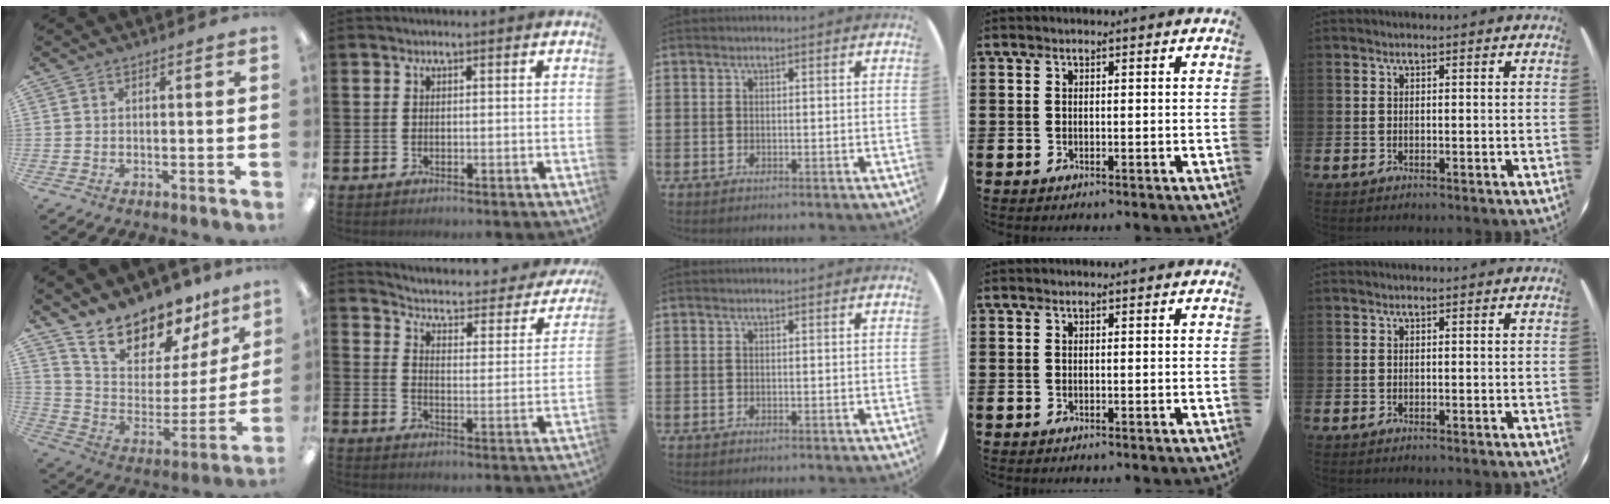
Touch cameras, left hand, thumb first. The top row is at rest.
{"thumb": {"total": 16.4, "force": [14.8, 6.1, 3.6], "torque": [-0.080, -0.126, 0.265]}, "index": {"total": 3.5, "force": [3.2, 1.2, 1.0], "torque": [-0.044, -0.032, 0.043]}}